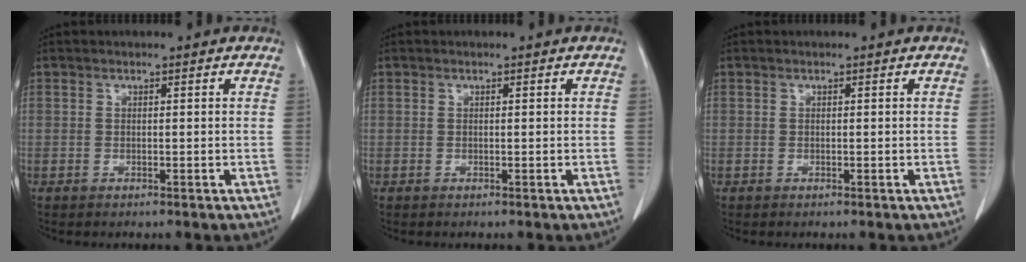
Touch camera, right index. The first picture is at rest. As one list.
[{"total": 0.0}, {"total": 0.0}]